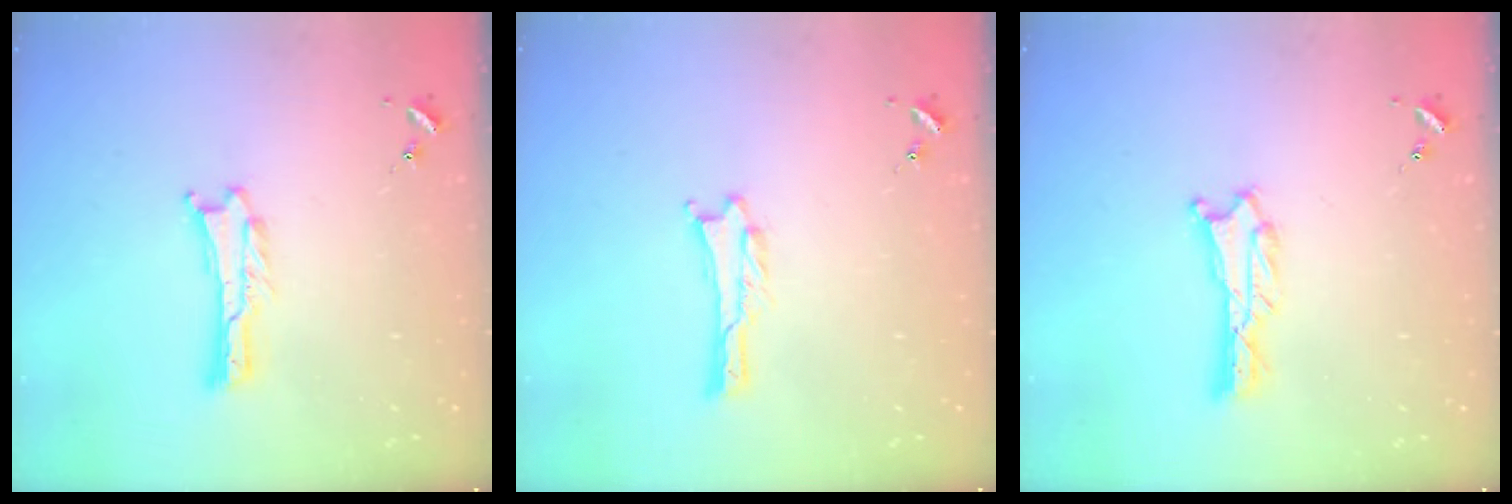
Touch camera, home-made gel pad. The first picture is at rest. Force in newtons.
{"total": 0.6, "press": 0.6, "slide": 0.1}
{"total": 0.9, "press": 0.9, "slide": 0.1}